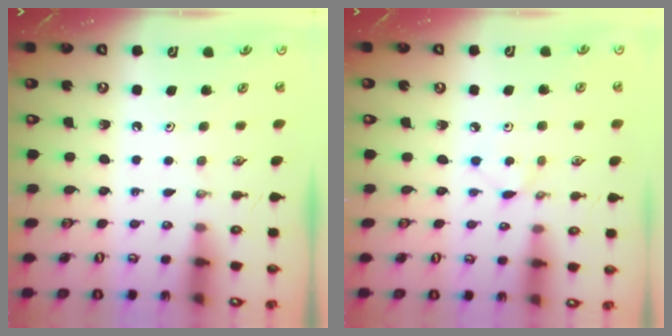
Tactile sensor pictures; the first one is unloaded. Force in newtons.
{"total": 2.9, "press": 2.8, "slide": 0.4}